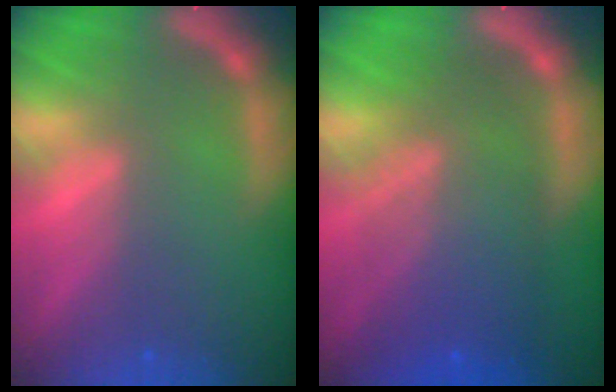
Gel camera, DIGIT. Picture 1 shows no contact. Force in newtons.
{"total": 9.1}